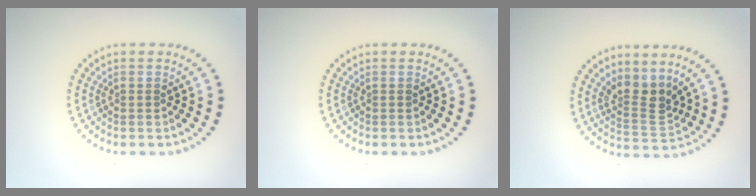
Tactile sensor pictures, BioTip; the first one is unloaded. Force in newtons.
{"total": 0.0}
{"total": 3.3, "press": 2.7, "slide": 1.9}